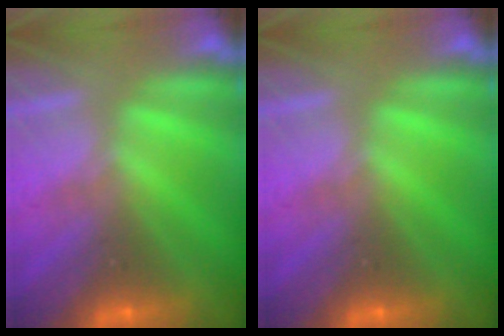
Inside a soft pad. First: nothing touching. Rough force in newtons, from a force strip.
{"total": 0.0}